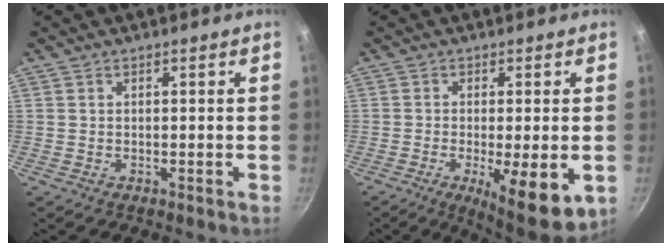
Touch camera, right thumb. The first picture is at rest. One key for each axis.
{"total": 12.2, "fx": -3.8, "fy": 3.6, "fz": 11.0, "tx": -0.160, "ty": -0.020, "tz": -0.047}